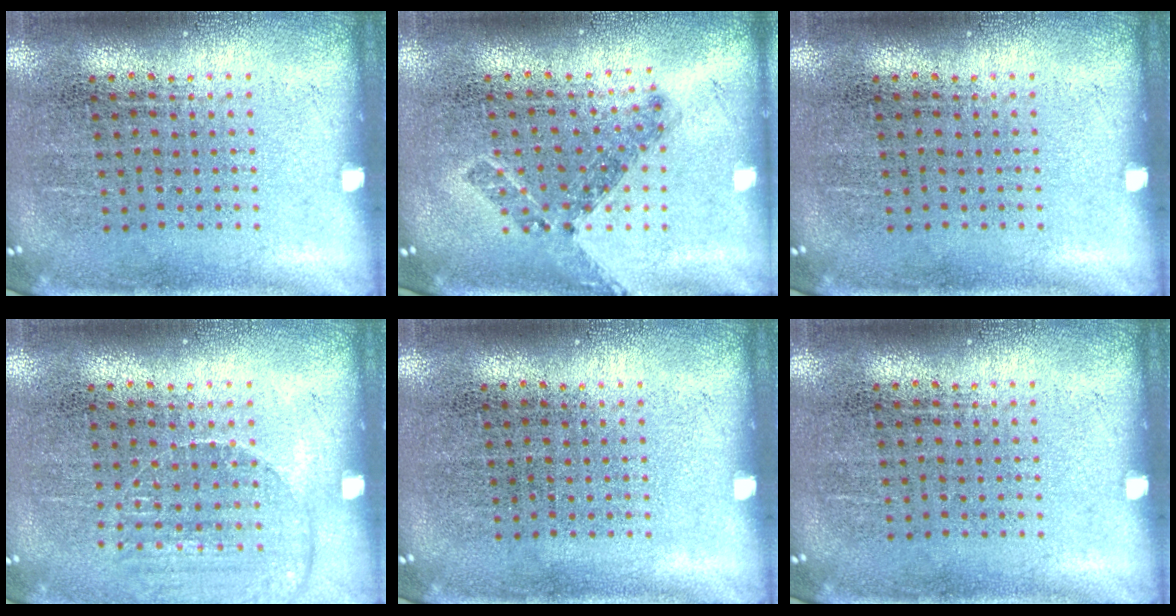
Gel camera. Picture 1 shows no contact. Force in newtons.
{"total": 0.7, "press": 0.6, "slide": 0.3}
{"total": 0.0}
{"total": 1.2, "press": 1.2, "slide": 0.1}
{"total": 0.0}
{"total": 0.0}